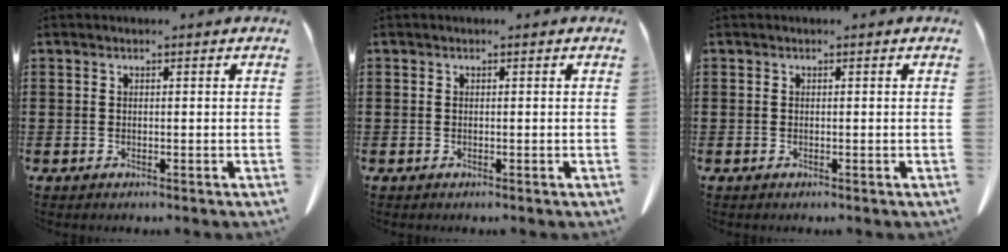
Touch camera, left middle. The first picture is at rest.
{"total": 0.0}
{"total": 0.0}